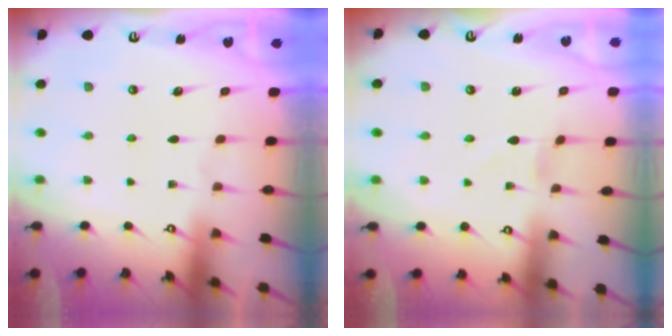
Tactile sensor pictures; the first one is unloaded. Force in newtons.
{"total": 1.2, "press": 1.2, "slide": 0.1}